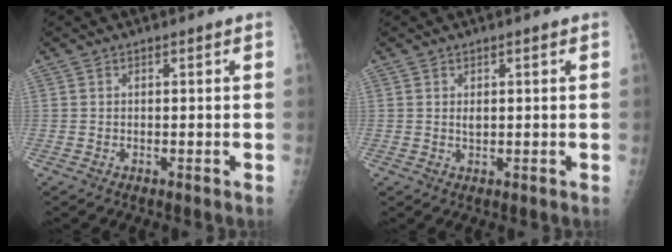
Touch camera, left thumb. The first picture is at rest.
{"total": 1.8, "force": [0.6, 0.8, 1.5], "torque": [-0.023, -0.001, 0.012]}